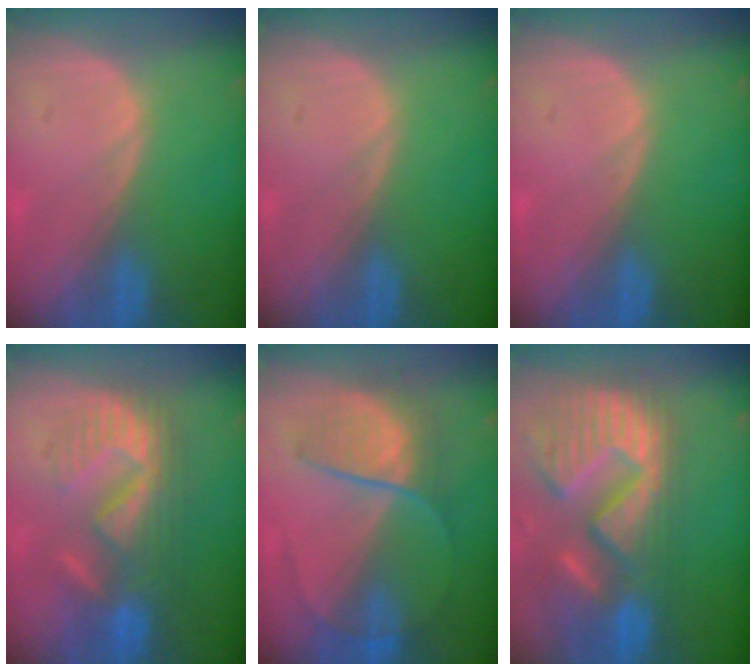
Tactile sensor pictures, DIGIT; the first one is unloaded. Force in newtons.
{"total": 0.0}
{"total": 0.0}
{"total": 8.7, "press": 8.6, "slide": 1.5}
{"total": 6.9, "press": 6.6, "slide": 2.0}
{"total": 14.9, "press": 12.4, "slide": 8.2}